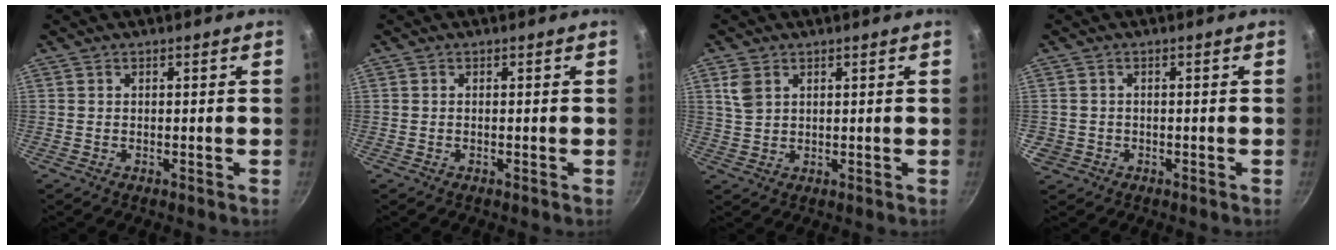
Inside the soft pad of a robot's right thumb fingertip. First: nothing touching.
{"total": 0.0}
{"total": 3.9, "force": [1.8, 2.6, 2.2], "torque": [-0.044, -0.003, 0.041]}
{"total": 2.6, "force": [-0.7, 2.4, 0.6], "torque": [-0.015, 0.006, -0.004]}